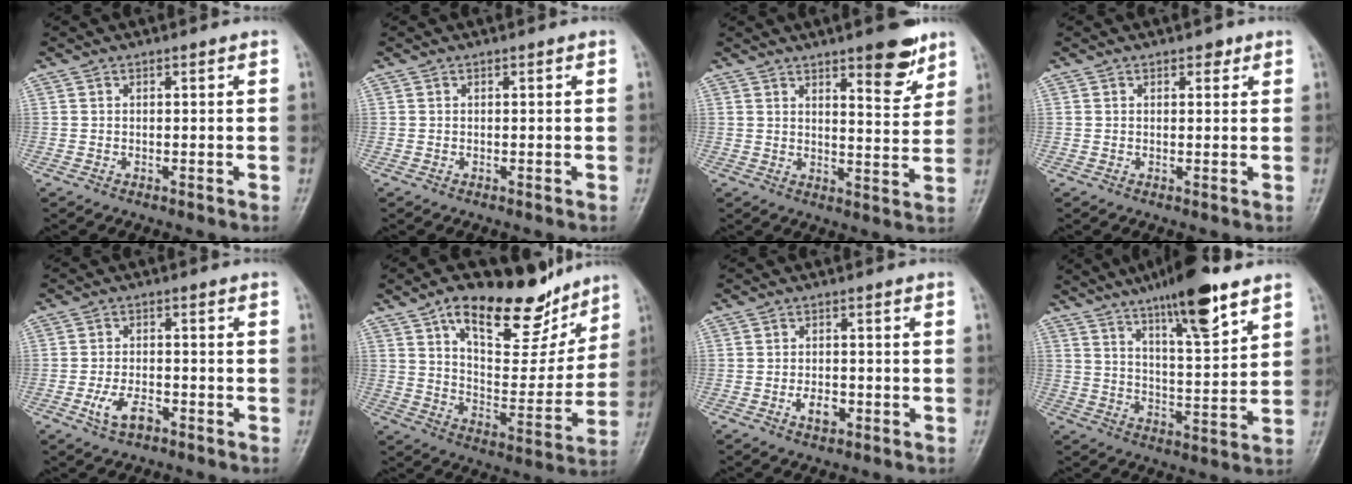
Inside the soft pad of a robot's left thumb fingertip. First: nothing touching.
{"total": 0.0}
{"total": 8.9, "force": [5.9, 2.6, 6.2], "torque": [-0.066, -0.040, 0.083]}
{"total": 1.5, "force": [1.0, 0.9, 0.7], "torque": [0.002, -0.004, 0.010]}
{"total": 4.8, "force": [-2.4, 2.5, 3.4], "torque": [-0.068, 0.012, -0.042]}
{"total": 21.4, "force": [13.7, 9.4, 13.5], "torque": [-0.151, -0.059, 0.221]}
{"total": 3.3, "force": [-1.2, 2.0, 2.3], "torque": [-0.033, 0.003, -0.018]}
{"total": 15.0, "force": [9.8, 3.1, 11.0], "torque": [-0.163, -0.049, 0.162]}